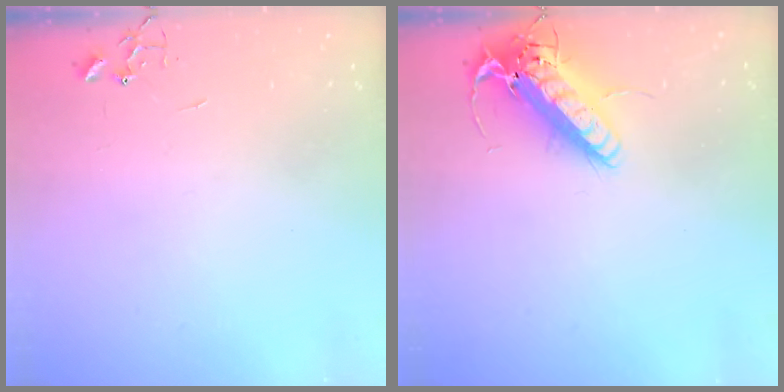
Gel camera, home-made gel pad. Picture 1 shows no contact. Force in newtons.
{"total": 17.8, "press": 17.5, "slide": 3.4}